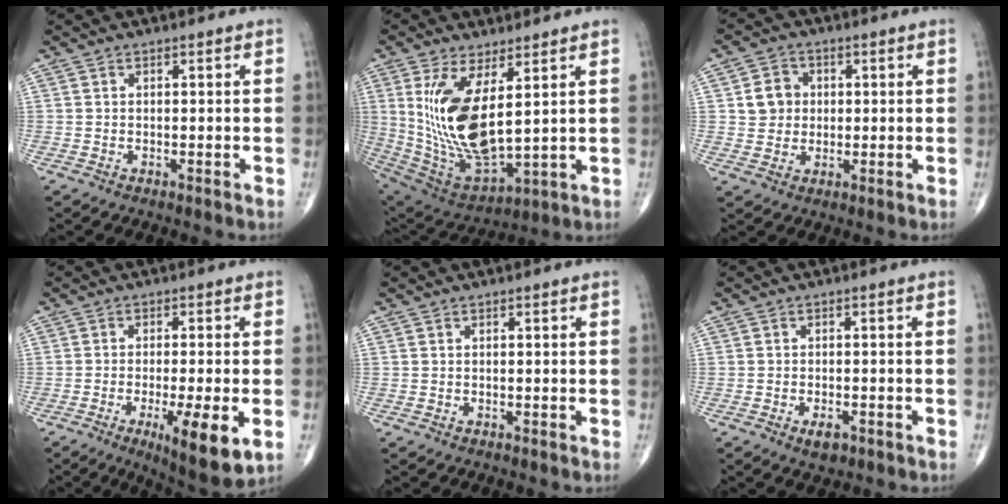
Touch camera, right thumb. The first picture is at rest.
{"total": 17.2, "force": [4.1, 7.1, 15.2], "torque": [-0.299, -0.032, 0.102]}
{"total": 5.8, "force": [0.9, 5.2, 2.2], "torque": [-0.012, 0.001, 0.012]}
{"total": 11.3, "force": [-3.8, 2.4, 10.3], "torque": [-0.156, -0.016, -0.054]}
{"total": 0.0}
{"total": 2.8, "force": [-1.5, 1.4, 2.0], "torque": [-0.029, 0.002, -0.021]}